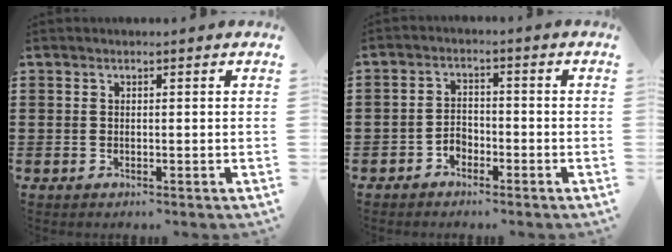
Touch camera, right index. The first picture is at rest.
{"total": 2.4, "force": [-1.8, 1.4, 0.7], "torque": [-0.020, 0.005, -0.040]}